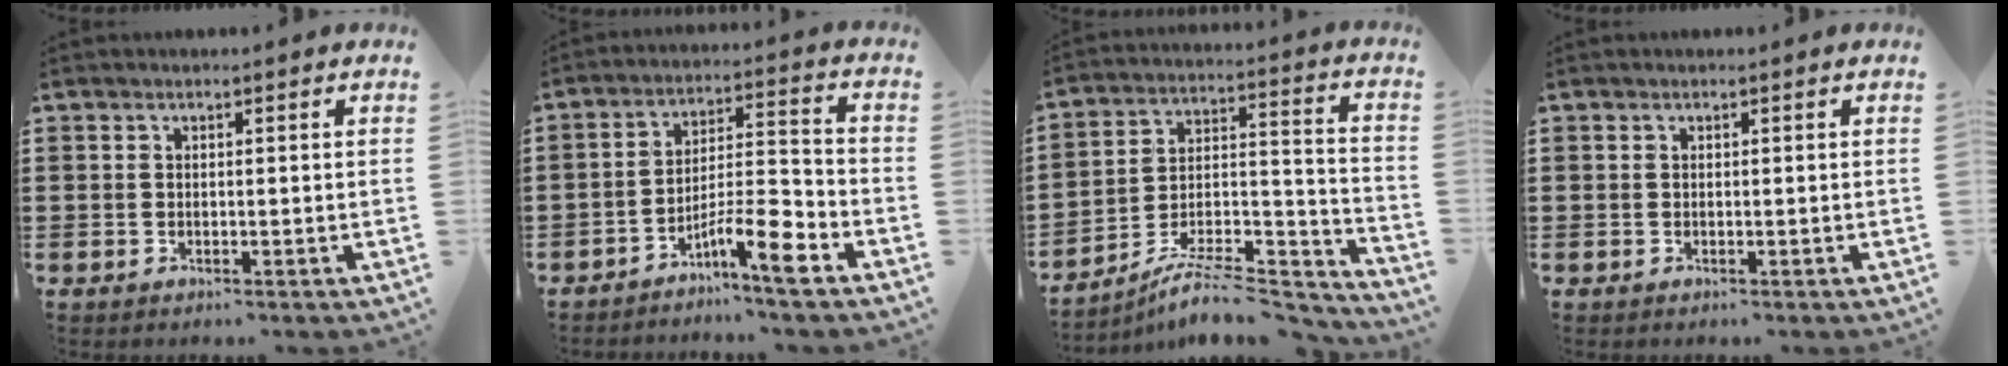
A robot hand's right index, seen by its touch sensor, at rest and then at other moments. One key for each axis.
{"total": 9.1, "fx": -5.8, "fy": 1.6, "fz": 6.9, "tx": -0.116, "ty": 0.010, "tz": -0.104}
{"total": 8.8, "fx": -7.5, "fy": 2.0, "fz": 4.1, "tx": -0.057, "ty": 0.013, "tz": -0.144}
{"total": 0.0}